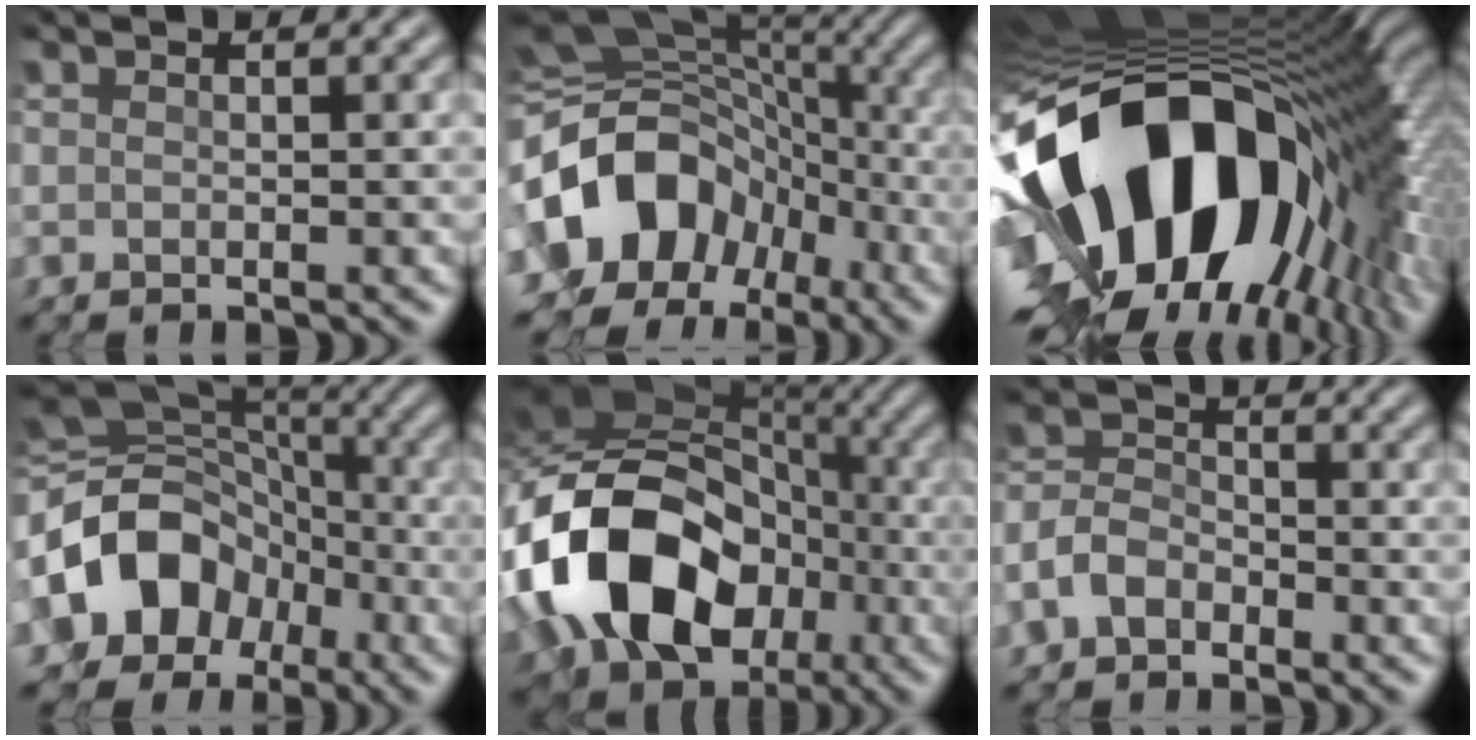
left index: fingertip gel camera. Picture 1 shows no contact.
{"total": 14.4, "force": [-5.0, 10.8, 8.1], "torque": [-0.165, -0.005, -0.085]}
{"total": 20.4, "force": [-3.7, 11.6, 16.3], "torque": [-0.307, -0.038, -0.060]}
{"total": 11.3, "force": [-3.3, 8.7, 6.4], "torque": [-0.139, -0.008, -0.064]}
{"total": 14.3, "force": [-4.4, 10.7, 8.4], "torque": [-0.168, -0.010, -0.076]}
{"total": 3.7, "force": [-2.4, 2.2, 1.7], "torque": [-0.044, 0.008, -0.056]}